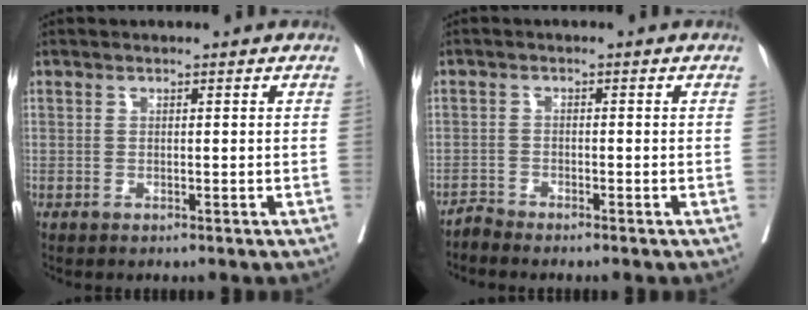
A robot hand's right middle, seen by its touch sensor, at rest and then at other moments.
{"total": 1.6, "force": [-1.5, -0.2, -0.4], "torque": [0.011, -0.007, -0.032]}